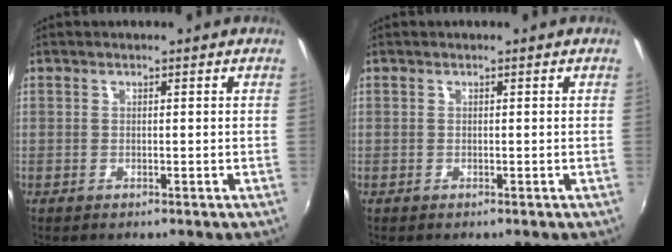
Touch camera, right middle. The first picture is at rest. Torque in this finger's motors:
{"motor_torque": [0.12, -0.08, 0.03, 0.01]}